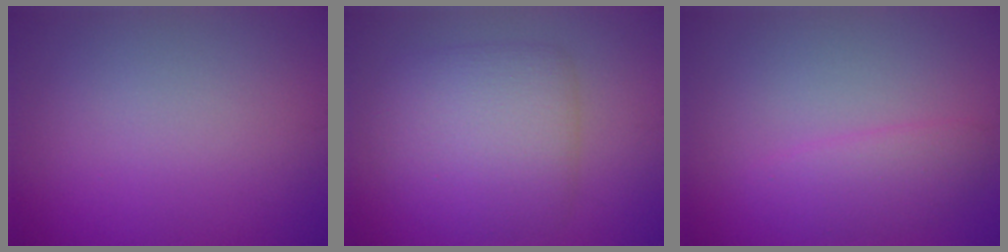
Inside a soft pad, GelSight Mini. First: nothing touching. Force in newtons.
{"total": 5.8, "press": 5.8, "slide": 0.3}
{"total": 2.3, "press": 2.3, "slide": 0.0}